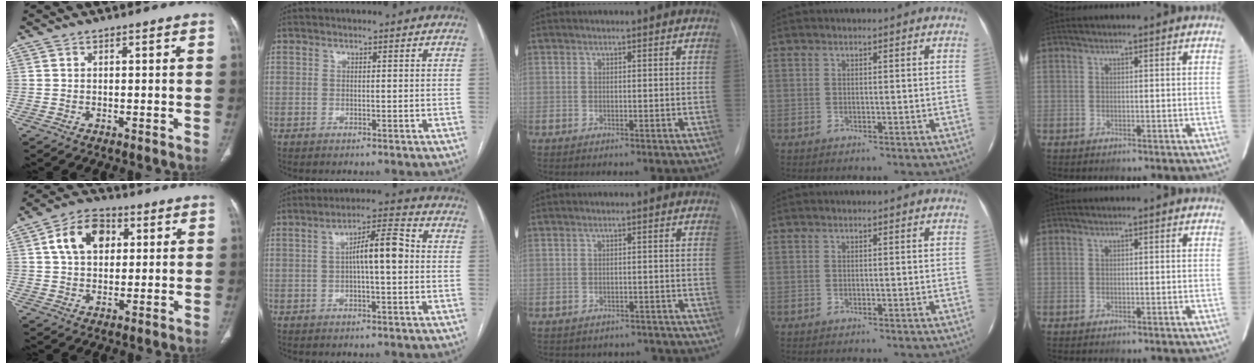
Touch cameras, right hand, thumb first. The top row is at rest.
{"thumb": {"total": 10.3, "force": [2.8, 7.2, 6.7], "torque": [-0.097, 0.008, 0.044]}, "index": {"total": 7.5, "force": [0.1, 1.4, 7.4], "torque": [-0.127, 0.023, -0.001]}, "middle": {"total": 7.5, "force": [-6.8, 3.3, 0.2], "torque": [0.000, 0.021, -0.072]}}